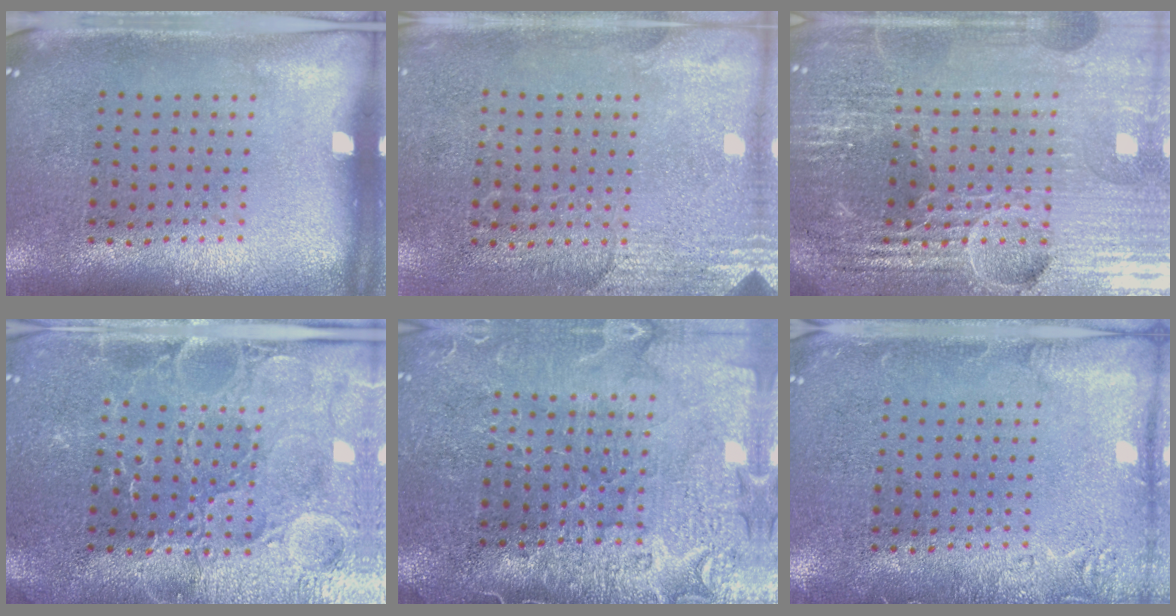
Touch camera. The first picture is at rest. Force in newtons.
{"total": 2.7, "press": 2.4, "slide": 1.3}
{"total": 6.7, "press": 5.9, "slide": 3.1}
{"total": 3.8, "press": 3.7, "slide": 0.8}
{"total": 3.9, "press": 3.6, "slide": 1.5}
{"total": 1.9, "press": 1.8, "slide": 0.3}